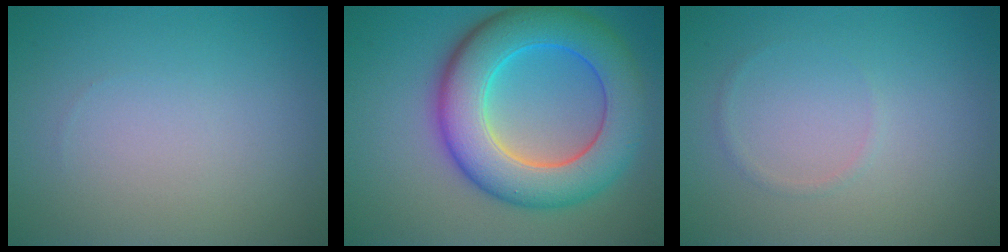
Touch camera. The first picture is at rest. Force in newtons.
{"total": 10.0, "press": 10.0, "slide": 0.4}
{"total": 0.7, "press": 0.7, "slide": 0.0}